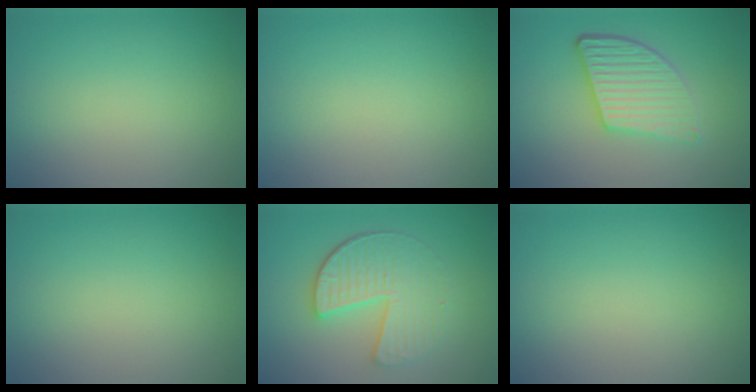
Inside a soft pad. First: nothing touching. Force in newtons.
{"total": 0.0}
{"total": 5.0, "press": 3.7, "slide": 3.4}
{"total": 0.0}
{"total": 4.0, "press": 3.6, "slide": 1.9}
{"total": 0.0}